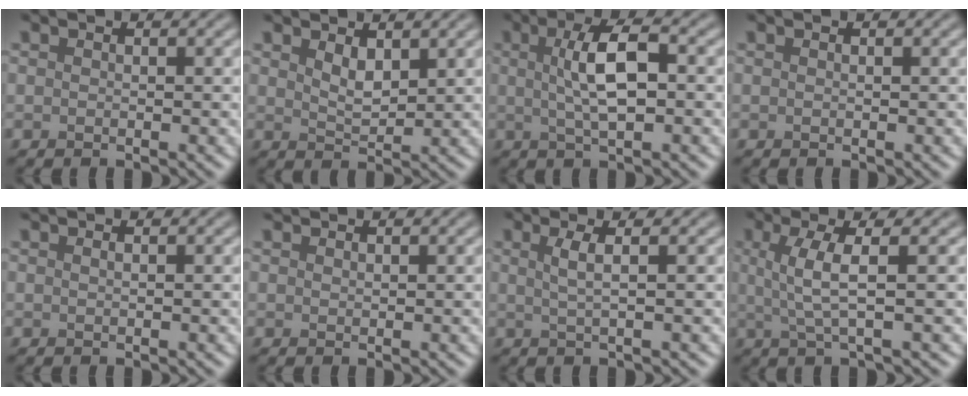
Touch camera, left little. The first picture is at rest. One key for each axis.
{"total": 2.1, "fx": 1.3, "fy": 0.9, "fz": 1.4, "tx": -0.029, "ty": -0.004, "tz": 0.029}
{"total": 4.9, "fx": 0.6, "fy": 1.5, "fz": 4.7, "tx": -0.089, "ty": 0.010, "tz": 0.009}
{"total": 0.0}
{"total": 0.5, "fx": 0.3, "fy": 0.2, "fz": 0.4, "tx": -0.006, "ty": 0.003, "tz": 0.005}
{"total": 0.7, "fx": 0.7, "fy": 0.2, "fz": 0.1, "tx": -0.003, "ty": 0.001, "tz": 0.015}
{"total": 2.2, "fx": 0.5, "fy": 0.6, "fz": 2.1, "tx": -0.034, "ty": 0.001, "tz": 0.005}
{"total": 3.7, "fx": 0.6, "fy": 0.7, "fz": 3.6, "tx": -0.069, "ty": 0.002, "tz": 0.013}